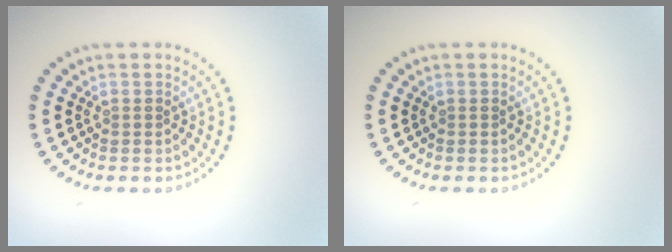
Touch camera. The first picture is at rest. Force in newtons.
{"total": 0.0}